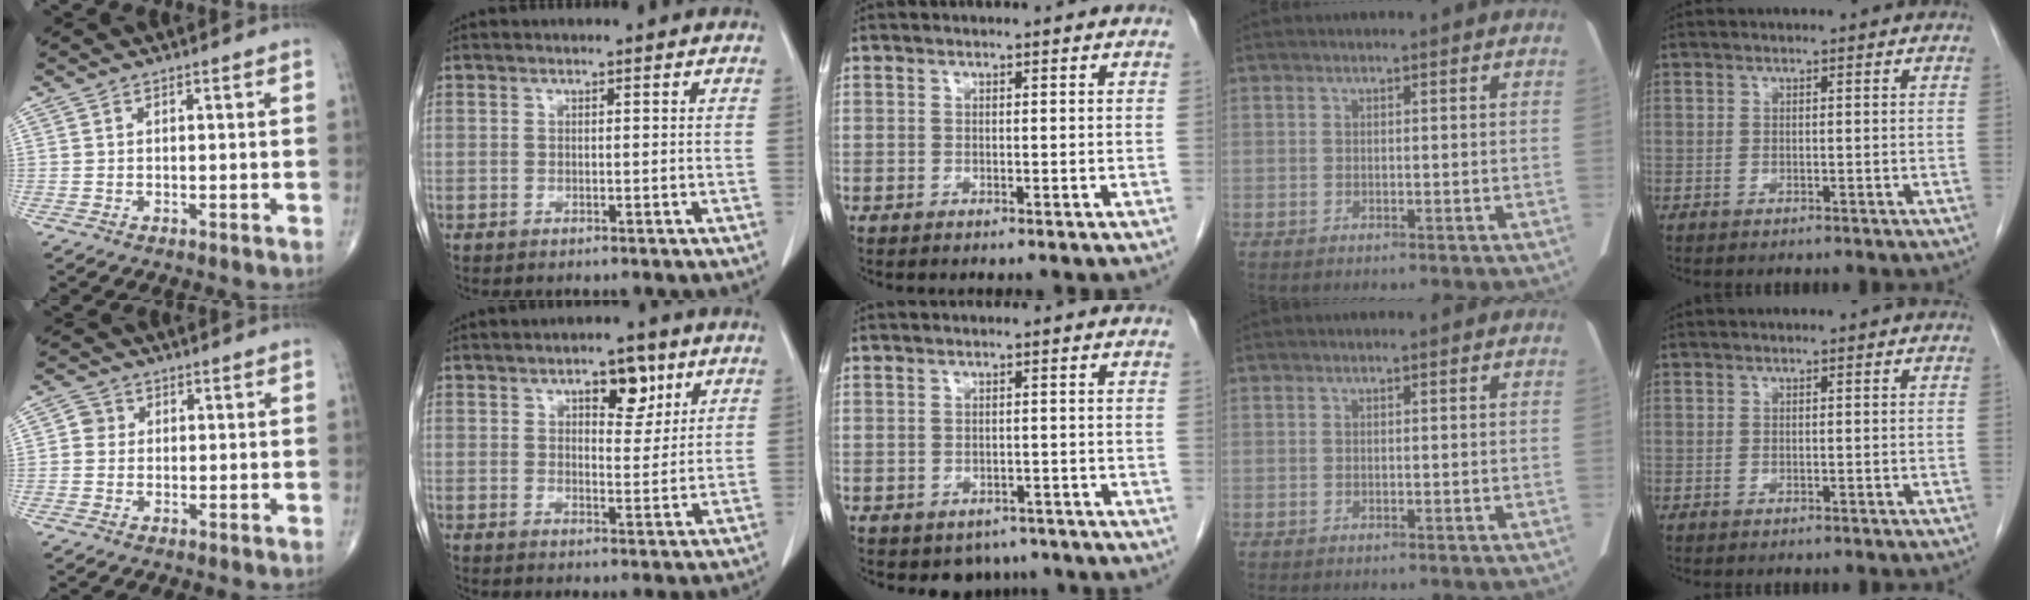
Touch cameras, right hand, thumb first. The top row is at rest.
{"thumb": {"total": 2.7, "force": [0.2, 2.6, 0.8], "torque": [0.003, 0.005, -0.002]}, "index": {"total": 5.8, "force": [3.2, 2.6, 4.2], "torque": [-0.056, 0.003, 0.045]}, "middle": {"total": 3.5, "force": [-2.7, 2.2, 0.7], "torque": [-0.007, 0.003, -0.030]}}